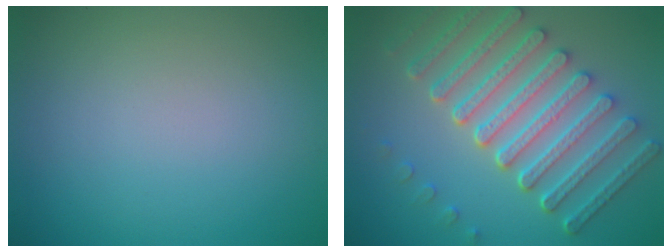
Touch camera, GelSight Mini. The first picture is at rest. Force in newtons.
{"total": 7.8, "press": 6.0, "slide": 5.0}